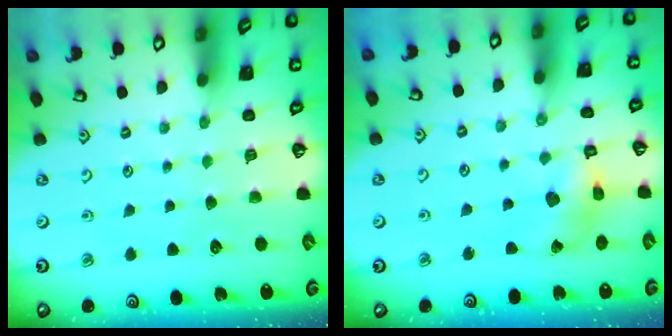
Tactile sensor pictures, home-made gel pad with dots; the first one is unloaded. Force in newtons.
{"total": 7.9, "press": 7.8, "slide": 0.9}